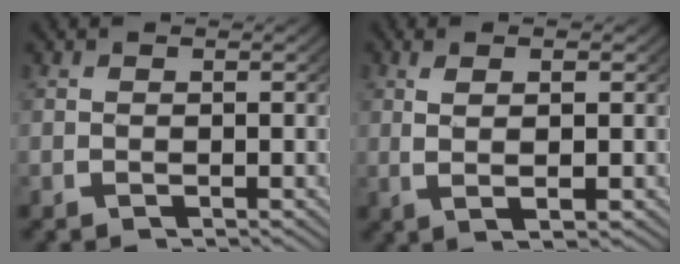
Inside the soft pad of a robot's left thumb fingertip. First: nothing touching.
{"total": 3.0, "force": [0.5, 0.6, 2.9], "torque": [-0.057, -0.003, 0.018]}